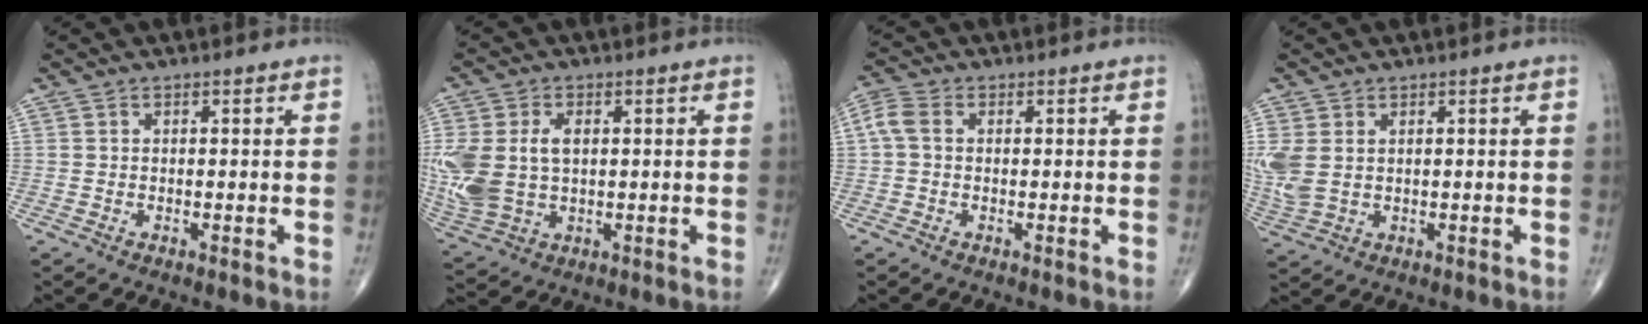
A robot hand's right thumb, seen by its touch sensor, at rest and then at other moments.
{"total": 13.9, "force": [1.2, 9.2, 10.4], "torque": [-0.253, 0.002, 0.036]}
{"total": 3.8, "force": [0.4, 2.7, 2.6], "torque": [-0.067, 0.014, 0.000]}
{"total": 6.6, "force": [1.0, 4.4, 4.8], "torque": [-0.132, 0.003, 0.031]}